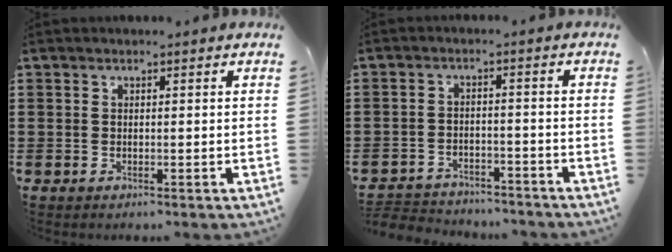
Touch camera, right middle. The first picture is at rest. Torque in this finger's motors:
{"motor_torque": [0.48, -0.42, 0.11, 0.03]}